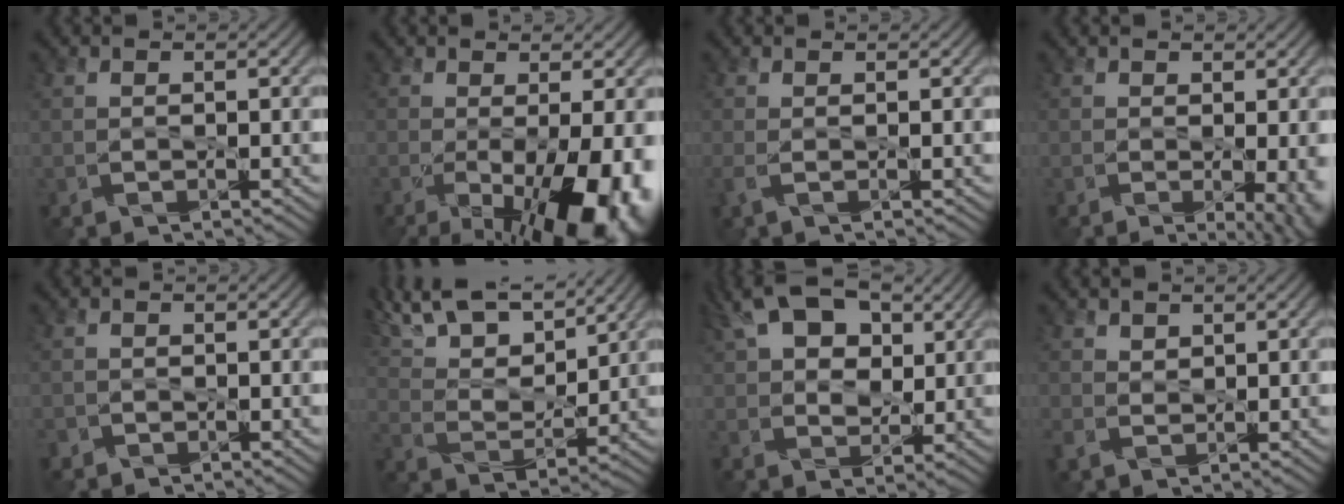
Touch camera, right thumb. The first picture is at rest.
{"total": 12.4, "force": [-4.5, 4.7, 10.6], "torque": [-0.183, -0.042, -0.051]}
{"total": 1.2, "force": [-0.1, 0.2, 1.1], "torque": [-0.032, -0.001, -0.004]}
{"total": 5.1, "force": [-0.7, 1.8, 4.7], "torque": [-0.067, -0.008, 0.000]}
{"total": 1.1, "force": [-0.8, 0.7, 0.1], "torque": [-0.001, -0.003, -0.019]}
{"total": 13.7, "force": [10.3, 4.6, 7.6], "torque": [-0.187, 0.012, 0.168]}
{"total": 10.7, "force": [4.7, 6.5, 7.0], "torque": [-0.145, 0.020, 0.075]}
{"total": 2.0, "force": [0.8, 1.7, 0.7], "torque": [-0.022, -0.002, 0.017]}